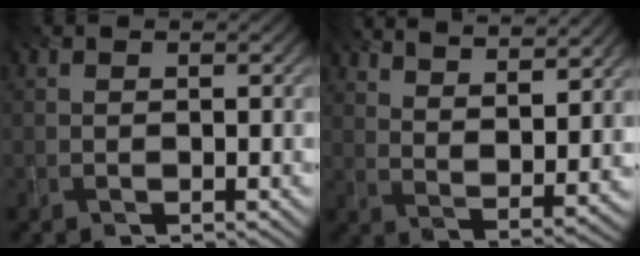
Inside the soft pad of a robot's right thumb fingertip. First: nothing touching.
{"total": 10.6, "force": [8.2, 2.4, 6.3], "torque": [-0.105, -0.010, 0.115]}